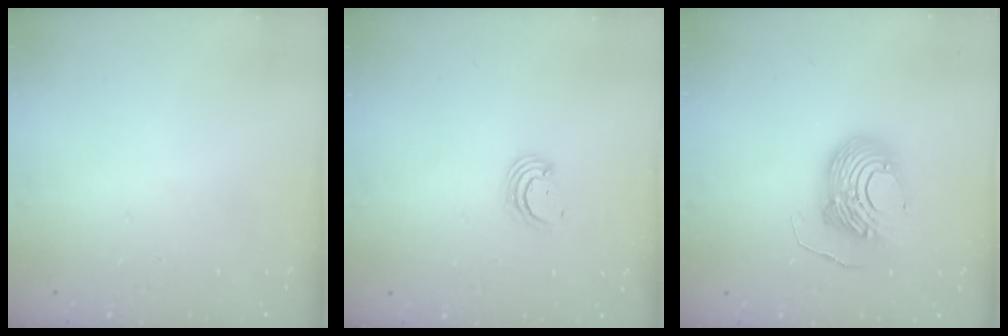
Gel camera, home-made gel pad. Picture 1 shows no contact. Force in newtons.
{"total": 2.3, "press": 2.3, "slide": 0.1}
{"total": 12.6, "press": 12.6, "slide": 1.4}